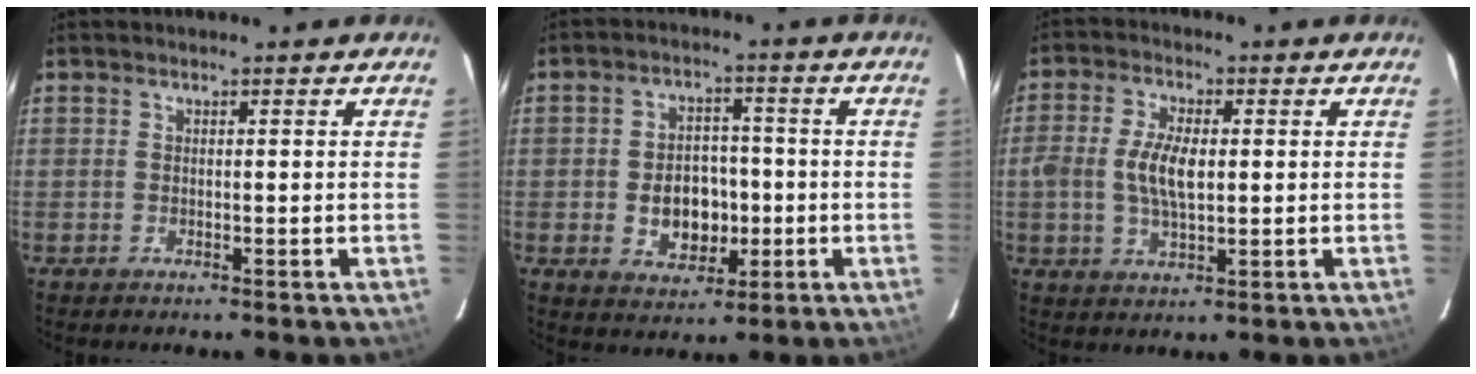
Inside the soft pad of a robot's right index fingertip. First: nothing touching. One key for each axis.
{"total": 8.6, "fx": -1.6, "fy": 6.5, "fz": 5.5, "tx": -0.109, "ty": 0.012, "tz": -0.011}
{"total": 7.4, "fx": 0.1, "fy": 3.4, "fz": 6.5, "tx": -0.128, "ty": 0.004, "tz": 0.002}